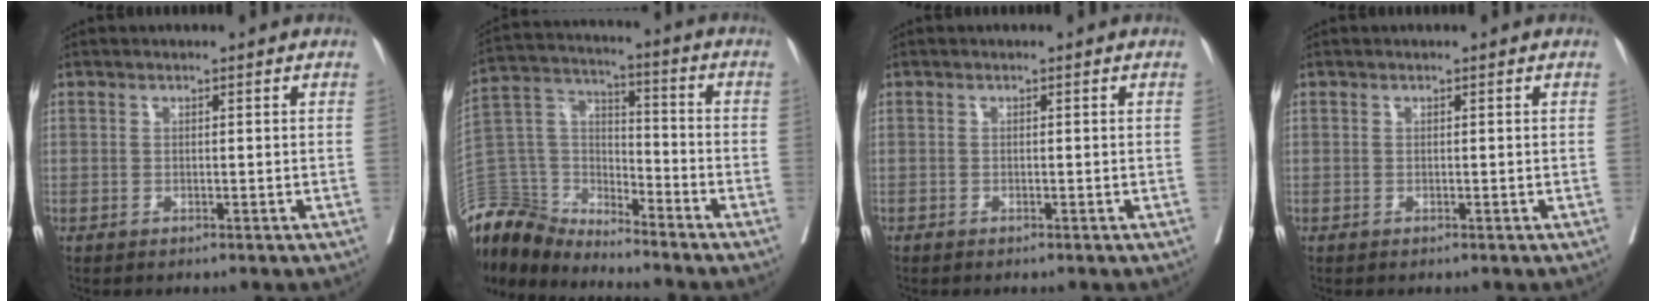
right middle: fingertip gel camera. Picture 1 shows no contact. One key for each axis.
{"total": 13.6, "fx": -13.4, "fy": 2.1, "fz": 1.1, "tx": -0.027, "ty": 0.043, "tz": -0.258}
{"total": 0.0}
{"total": 0.0}